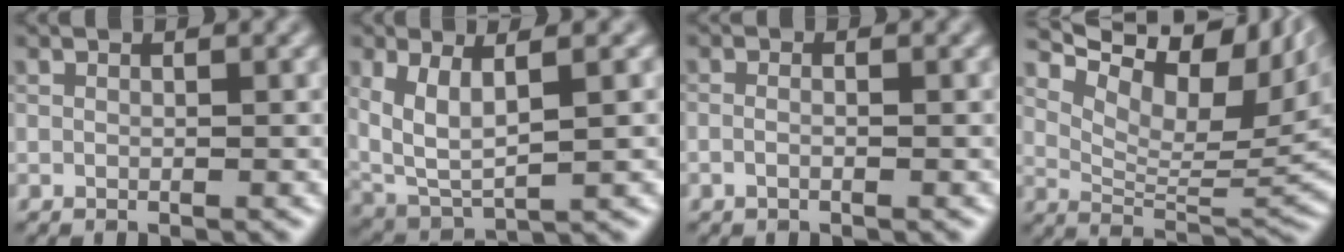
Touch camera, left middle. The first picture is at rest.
{"total": 5.6, "force": [1.7, 2.3, 4.7], "torque": [-0.110, -0.009, 0.037]}
{"total": 1.0, "force": [-0.3, 0.4, 0.9], "torque": [-0.012, -0.007, -0.012]}
{"total": 10.9, "force": [6.5, 4.0, 7.8], "torque": [-0.124, 0.008, 0.118]}